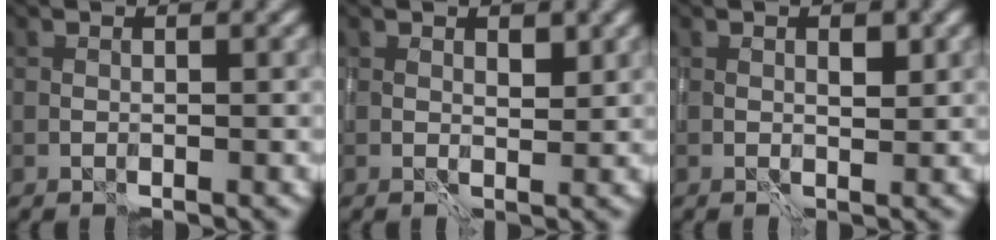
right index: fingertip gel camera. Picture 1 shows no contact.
{"total": 1.5, "force": [0.8, 0.9, 0.8], "torque": [-0.007, -0.005, 0.013]}
{"total": 1.3, "force": [0.5, 0.6, 1.1], "torque": [-0.012, -0.002, 0.007]}